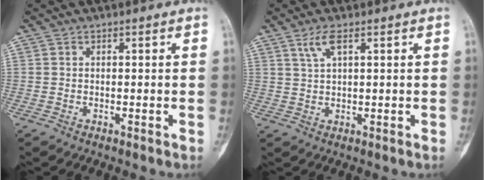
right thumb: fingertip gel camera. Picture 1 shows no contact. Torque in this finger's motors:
{"motor_torque": [-0.67, 0.68, 0.07, 0.06, 0.02]}